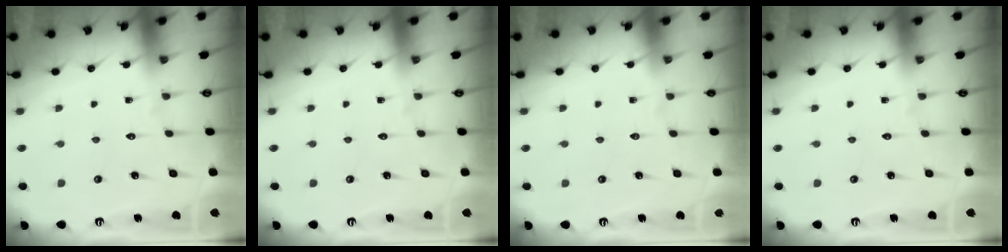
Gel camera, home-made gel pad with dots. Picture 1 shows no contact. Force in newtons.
{"total": 0.0}
{"total": 0.0}
{"total": 0.0}